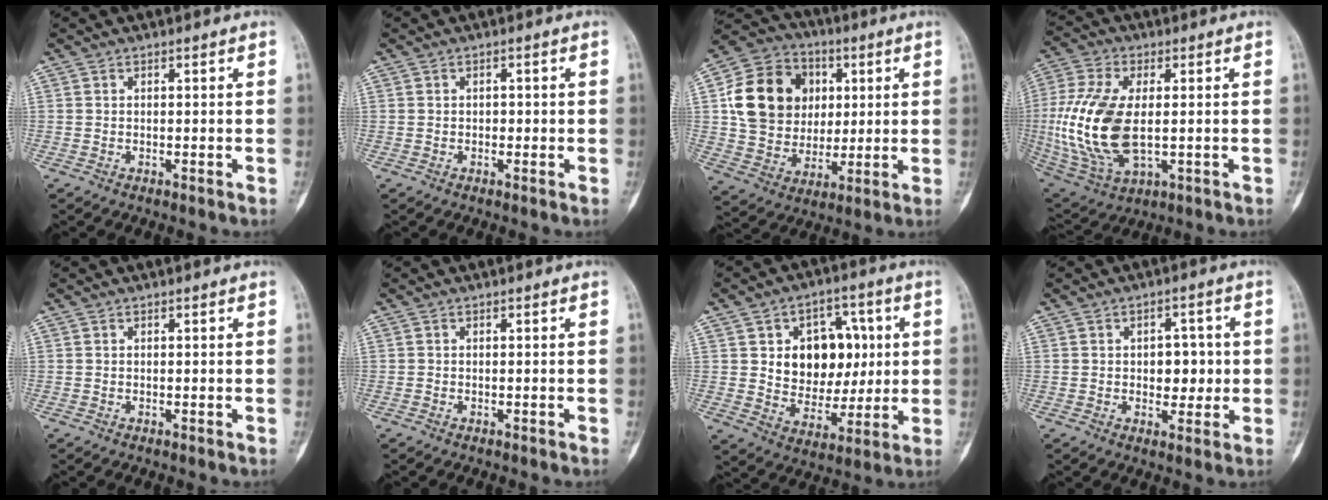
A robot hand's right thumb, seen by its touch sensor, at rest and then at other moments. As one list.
[{"total": 0.9, "force": [-0.1, 0.7, 0.5], "torque": [0.004, 0.002, -0.003]}, {"total": 18.4, "force": [3.7, 15.4, 9.3], "torque": [-0.143, 0.010, 0.072]}, {"total": 18.6, "force": [-0.4, 9.8, 15.8], "torque": [-0.349, -0.011, 0.004]}, {"total": 0.0}, {"total": 0.0}, {"total": 14.7, "force": [2.7, 11.0, 9.4], "torque": [-0.082, 0.000, 0.052]}, {"total": 5.8, "force": [0.1, 3.9, 4.3], "torque": [-0.019, 0.002, 0.003]}]